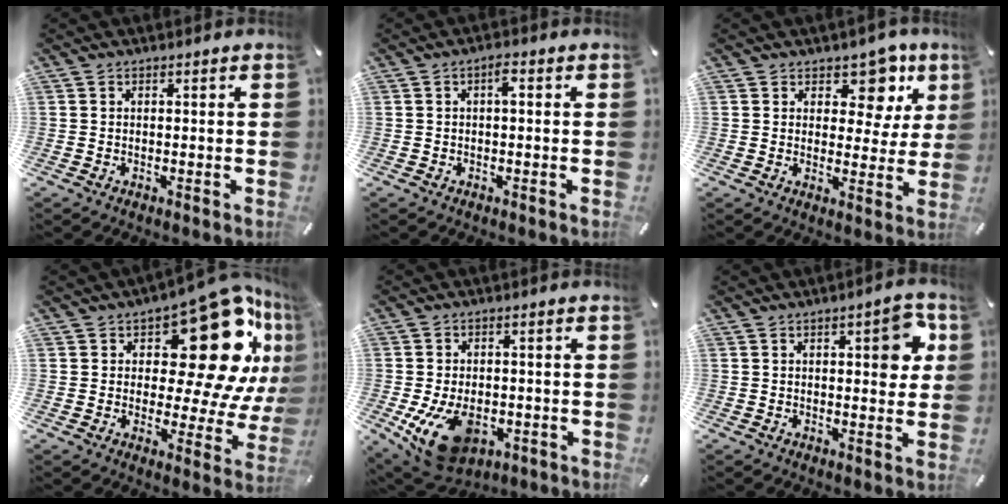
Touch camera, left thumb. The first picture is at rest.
{"total": 2.4, "force": [0.0, 0.8, 2.2], "torque": [-0.045, 0.009, -0.002]}
{"total": 9.7, "force": [5.7, 6.2, 4.9], "torque": [-0.050, -0.043, 0.096]}
{"total": 24.5, "force": [10.6, 10.7, 19.3], "torque": [-0.252, -0.082, 0.180]}
{"total": 12.5, "force": [-3.8, 8.2, 8.7], "torque": [-0.168, 0.002, -0.063]}
{"total": 8.7, "force": [2.4, 4.0, 7.3], "torque": [-0.076, -0.013, 0.030]}